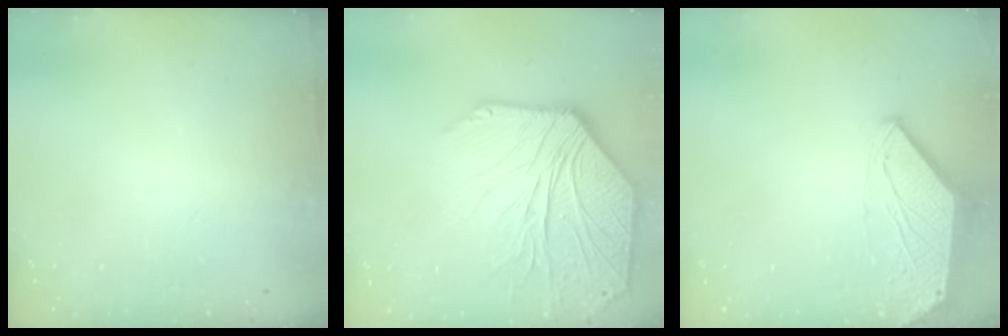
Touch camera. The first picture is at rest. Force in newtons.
{"total": 13.2, "press": 13.0, "slide": 1.9}
{"total": 0.0}